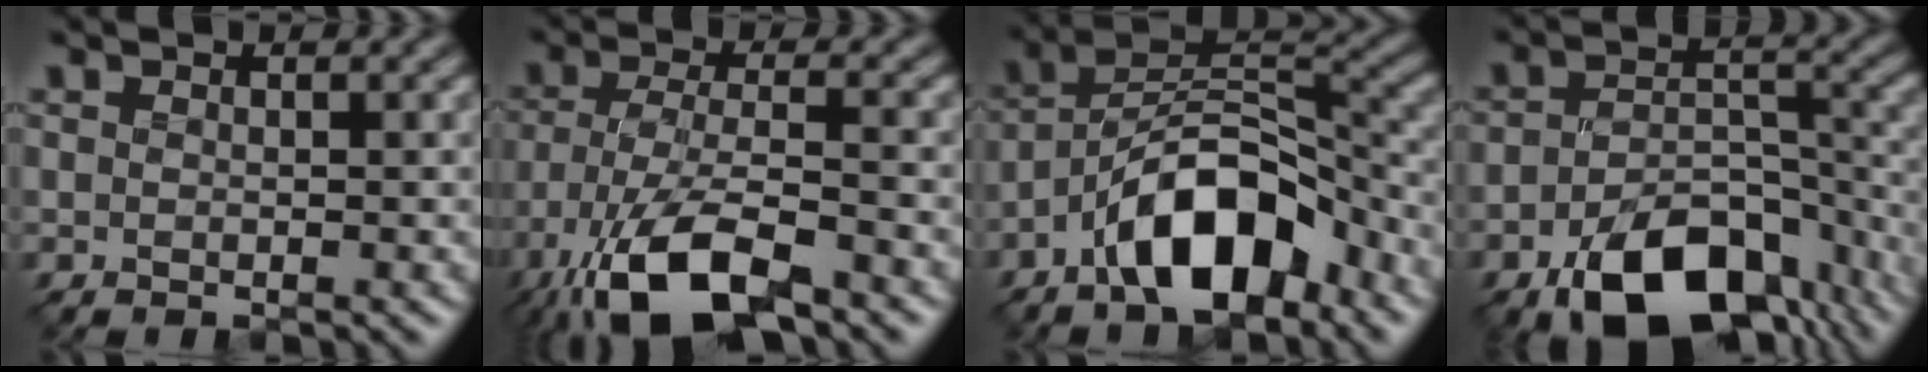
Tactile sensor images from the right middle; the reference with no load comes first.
{"total": 10.3, "force": [-6.7, 3.5, 7.1], "torque": [-0.145, -0.016, -0.125]}
{"total": 9.3, "force": [-5.6, 3.6, 6.5], "torque": [-0.098, 0.020, -0.104]}
{"total": 10.9, "force": [-6.7, 5.5, 6.6], "torque": [-0.113, -0.021, -0.098]}